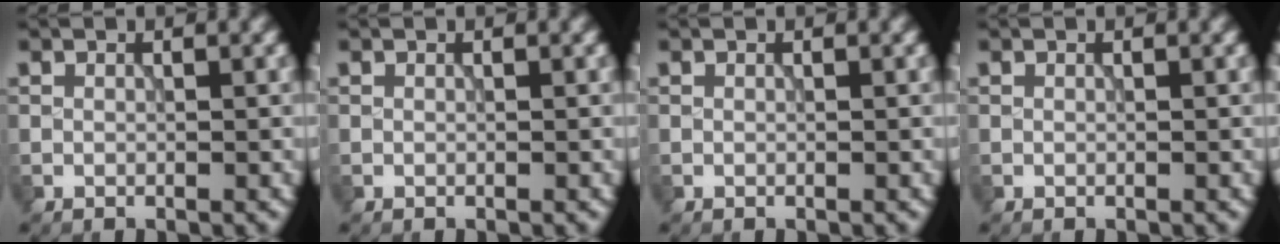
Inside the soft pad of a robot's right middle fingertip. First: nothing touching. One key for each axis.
{"total": 0.0}
{"total": 0.0}
{"total": 0.0}